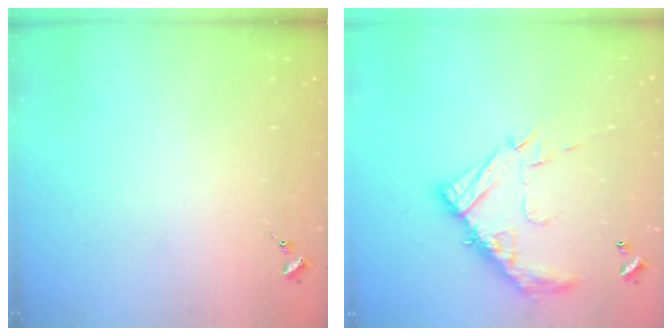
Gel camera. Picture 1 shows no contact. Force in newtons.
{"total": 15.6, "press": 15.5, "slide": 1.2}